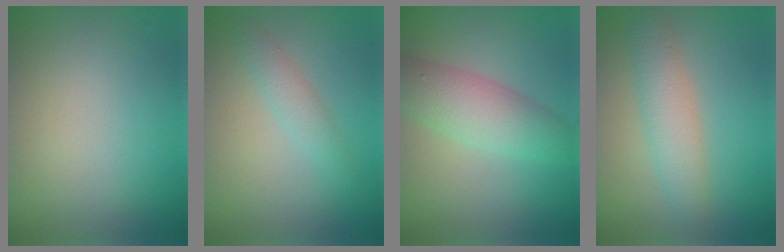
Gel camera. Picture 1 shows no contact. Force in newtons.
{"total": 2.0, "press": 2.0, "slide": 0.0}
{"total": 5.4, "press": 5.4, "slide": 0.1}
{"total": 3.8, "press": 3.8, "slide": 0.0}